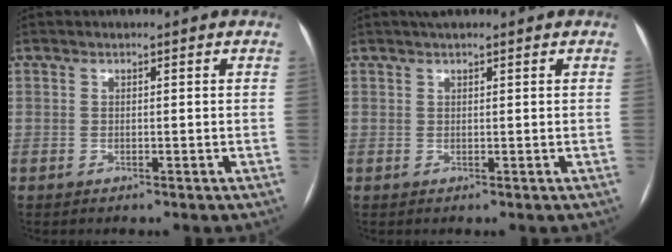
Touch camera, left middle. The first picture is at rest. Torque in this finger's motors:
{"motor_torque": [0.05, -0.11, 0.00, 0.00]}